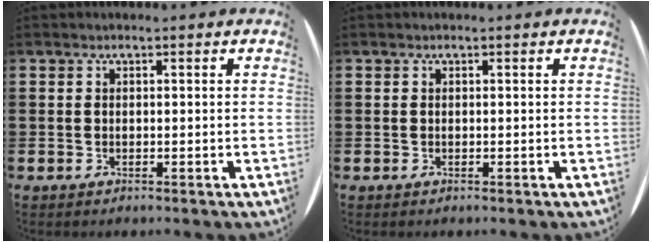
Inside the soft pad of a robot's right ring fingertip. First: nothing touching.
{"total": 0.0}